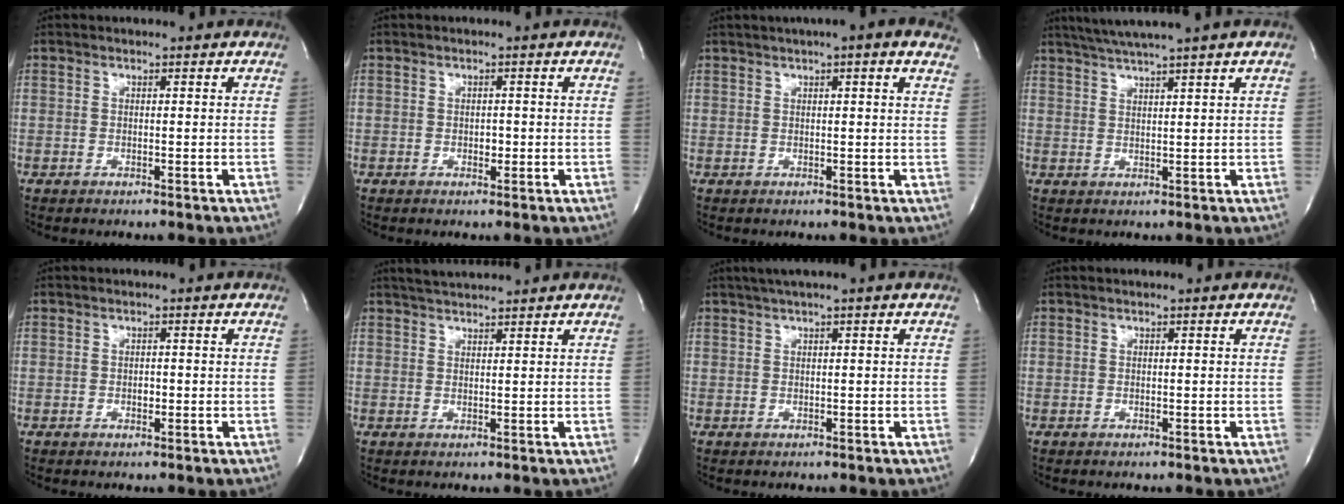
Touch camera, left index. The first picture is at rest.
{"total": 1.0, "force": [-0.3, 0.7, 0.6], "torque": [-0.011, -0.001, -0.003]}
{"total": 7.4, "force": [5.0, 0.9, 5.4], "torque": [-0.073, 0.028, 0.057]}
{"total": 6.6, "force": [5.3, -1.5, 3.8], "torque": [-0.062, 0.016, 0.090]}
{"total": 0.8, "force": [-0.3, 0.6, 0.5], "torque": [-0.011, -0.001, -0.004]}
{"total": 4.8, "force": [4.5, -0.2, 1.5], "torque": [-0.029, 0.026, 0.077]}
{"total": 2.6, "force": [1.7, -0.4, 2.0], "torque": [-0.042, 0.018, 0.034]}
{"total": 0.6, "force": [0.4, 0.1, 0.4], "torque": [-0.007, 0.006, 0.004]}